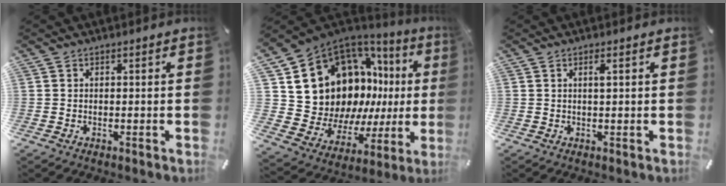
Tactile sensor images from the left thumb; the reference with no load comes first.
{"total": 18.0, "force": [7.0, 14.0, 8.7], "torque": [-0.123, -0.079, 0.166]}
{"total": 1.3, "force": [0.6, 0.0, 1.2], "torque": [-0.026, -0.001, 0.009]}